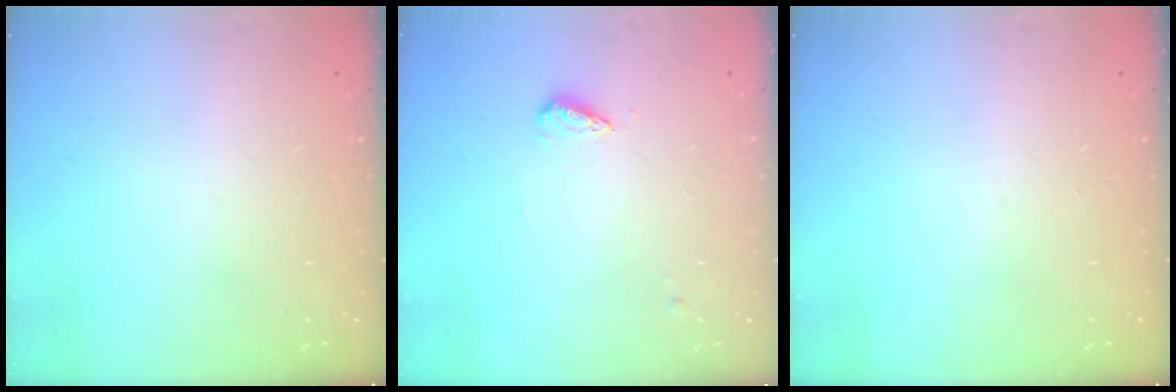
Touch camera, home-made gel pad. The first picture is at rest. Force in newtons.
{"total": 3.9, "press": 3.8, "slide": 0.4}
{"total": 0.0}